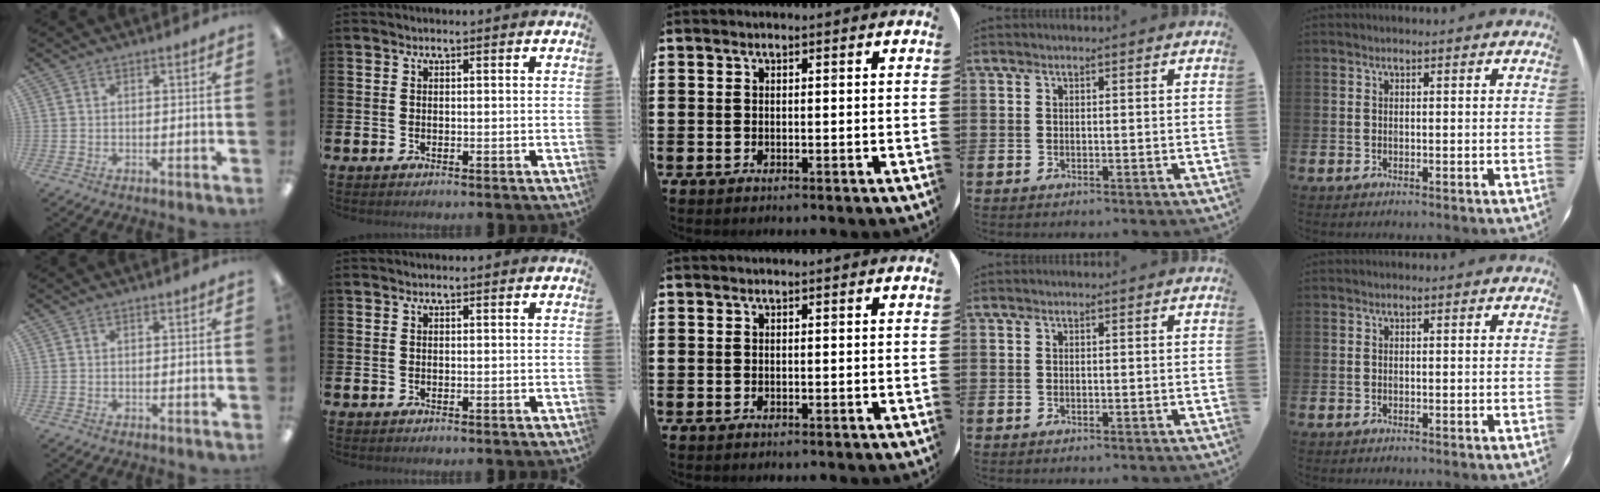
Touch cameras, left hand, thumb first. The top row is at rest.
{}